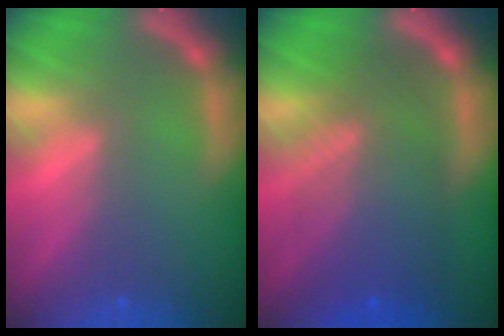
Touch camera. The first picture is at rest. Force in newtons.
{"total": 8.5}